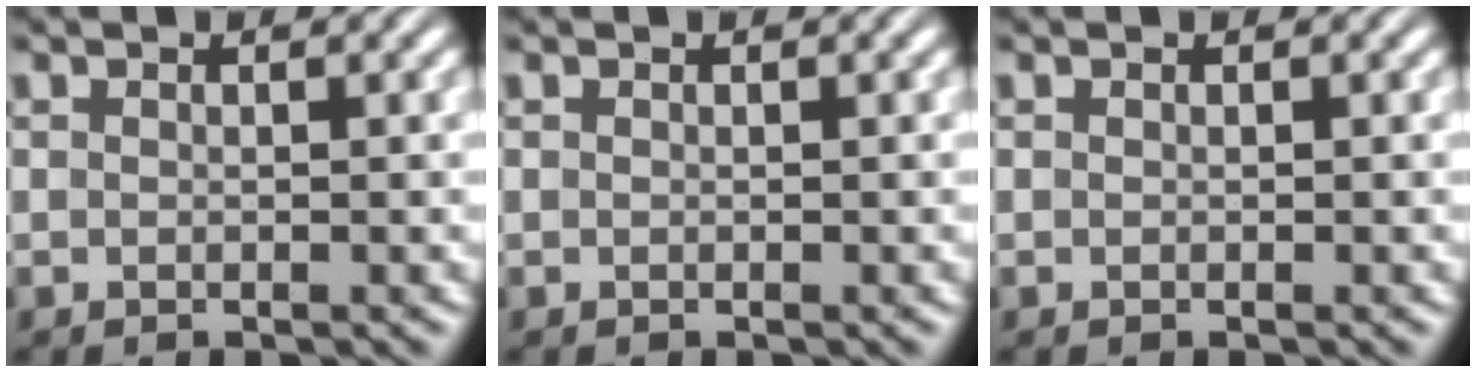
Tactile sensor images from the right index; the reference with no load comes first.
{"total": 0.0}
{"total": 0.0}